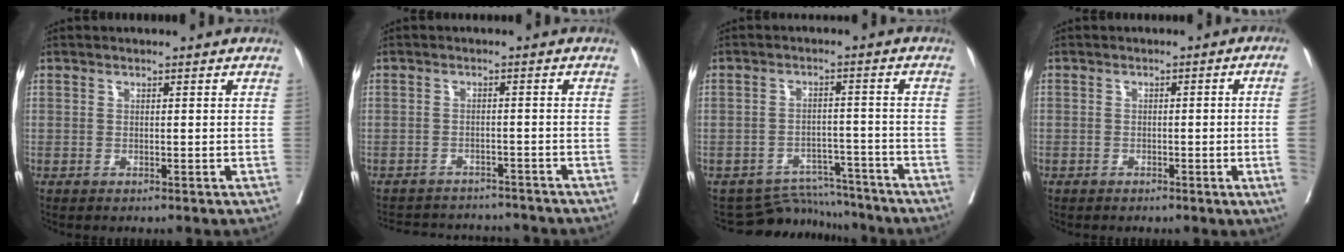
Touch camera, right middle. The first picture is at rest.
{"total": 10.0, "force": [-9.4, 3.1, 1.4], "torque": [-0.021, 0.015, -0.119]}
{"total": 7.6, "force": [-7.3, 1.8, -1.2], "torque": [0.020, 0.019, -0.109]}
{"total": 4.2, "force": [-1.0, -0.8, 4.0], "torque": [-0.045, 0.001, -0.014]}